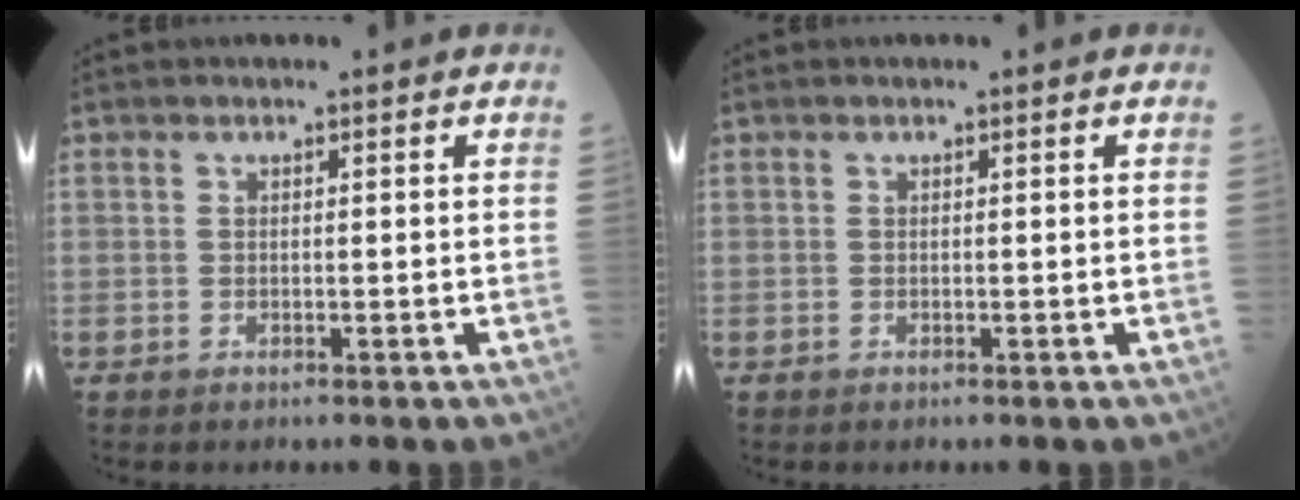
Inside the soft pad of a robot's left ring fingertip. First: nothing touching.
{"total": 0.0}